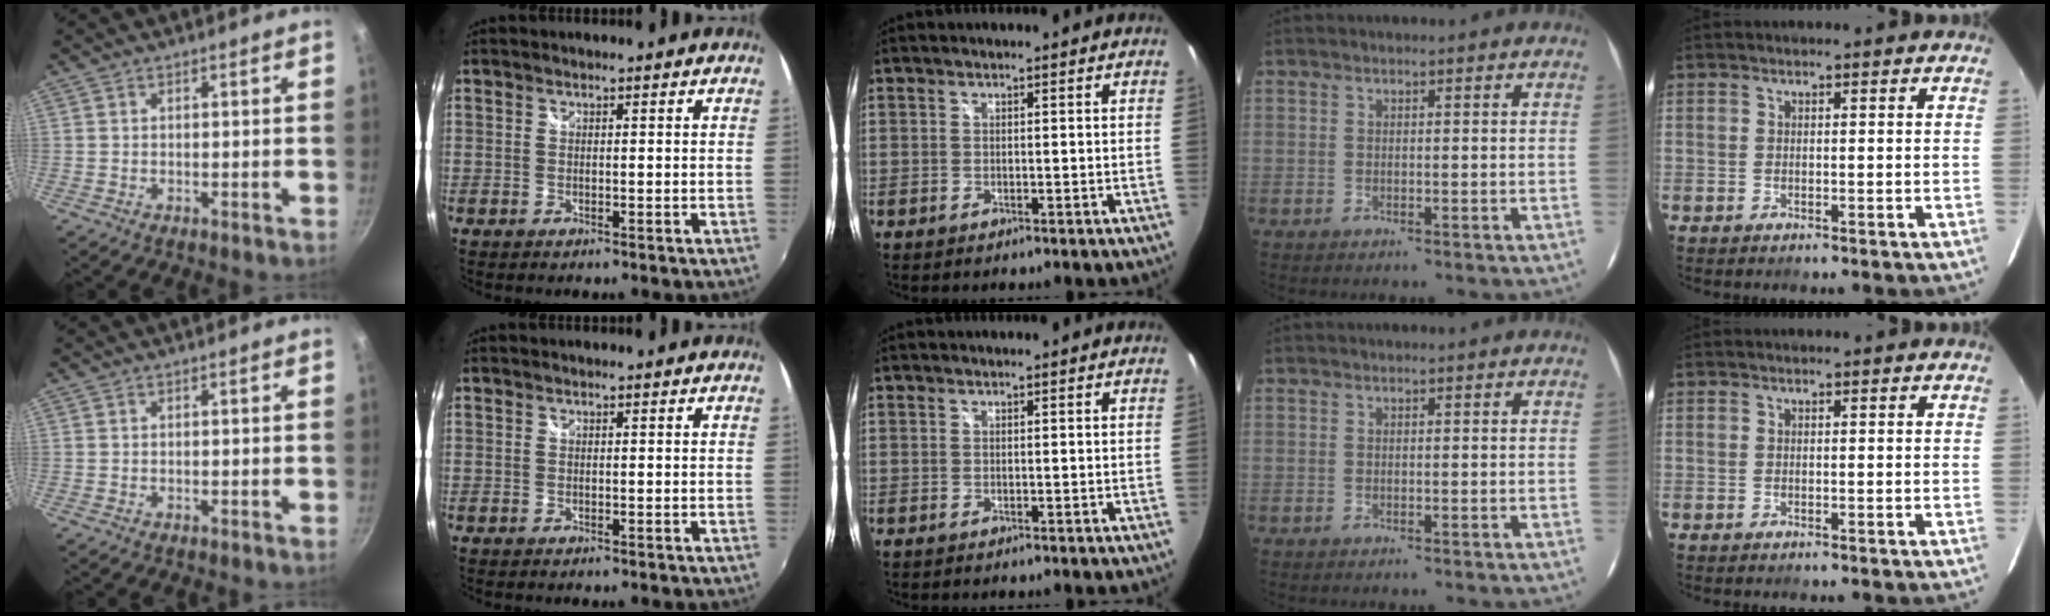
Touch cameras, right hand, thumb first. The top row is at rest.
{}